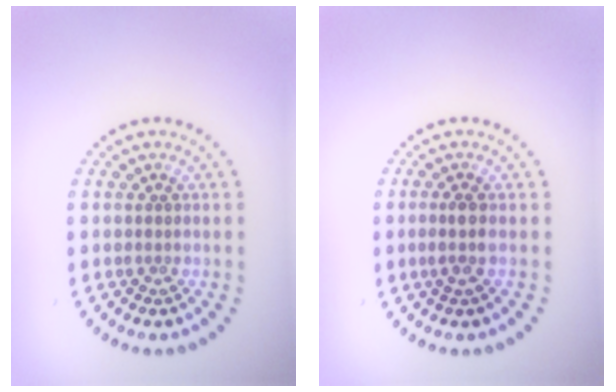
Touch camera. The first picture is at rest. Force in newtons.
{"total": 1.6, "press": 1.3, "slide": 0.9}